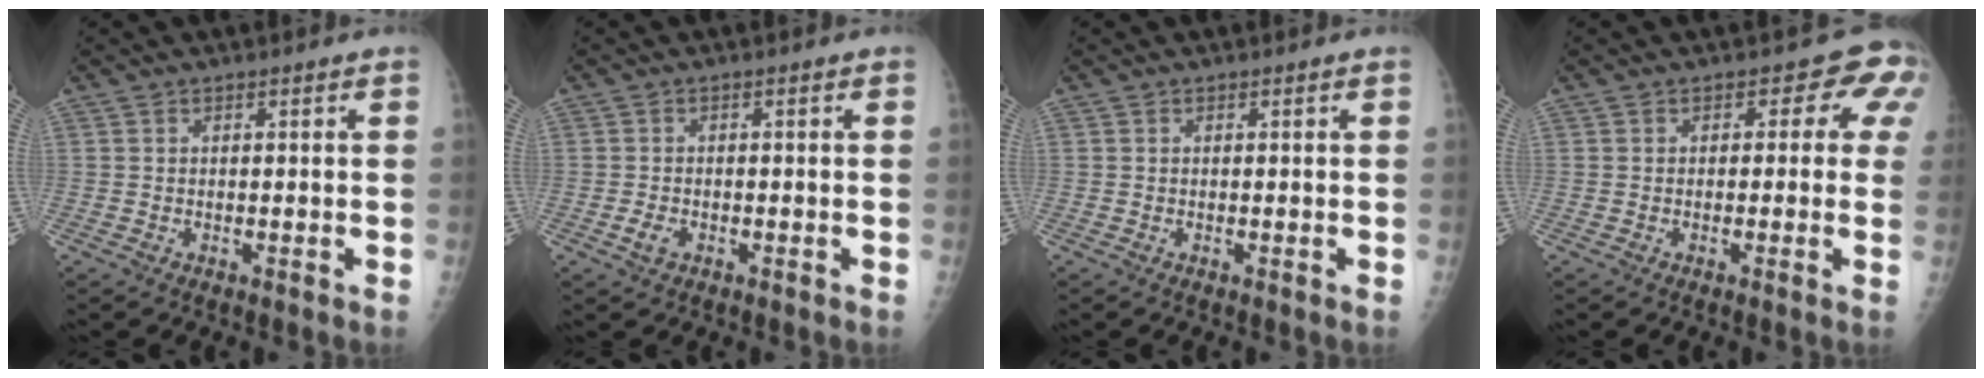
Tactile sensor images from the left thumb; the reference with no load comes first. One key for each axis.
{"total": 2.1, "fx": -0.9, "fy": 1.4, "fz": 1.3, "tx": -0.026, "ty": 0.001, "tz": -0.017}
{"total": 0.0}
{"total": 4.6, "fx": 1.3, "fy": 3.3, "fz": 3.0, "tx": 0.013, "ty": 0.006, "tz": -0.004}